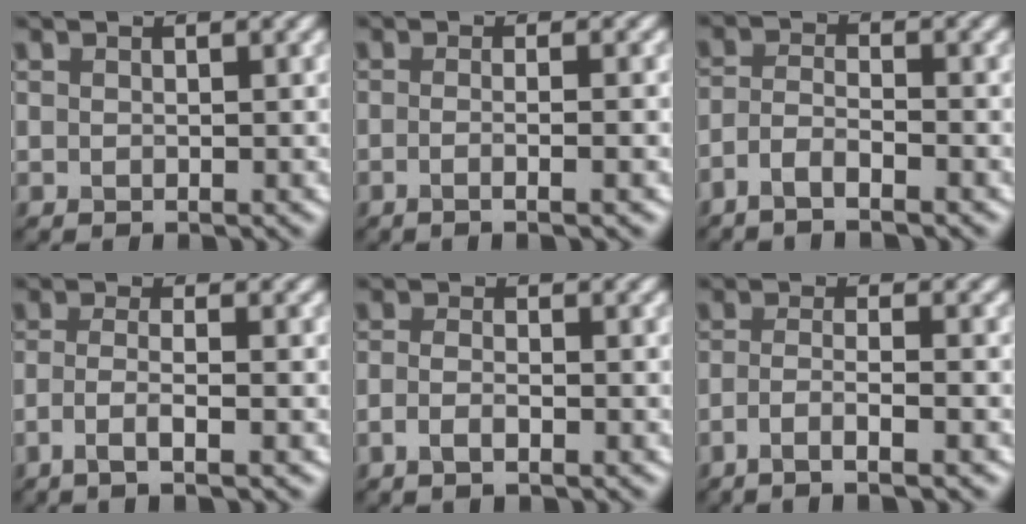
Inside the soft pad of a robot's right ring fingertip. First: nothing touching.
{"total": 4.1, "force": [-0.4, 1.8, 3.6], "torque": [-0.014, 0.002, -0.028]}
{"total": 2.7, "force": [-2.0, 0.6, 1.7], "torque": [-0.036, 0.001, -0.048]}
{"total": 3.2, "force": [-1.3, 0.7, 2.8], "torque": [-0.052, -0.003, -0.034]}
{"total": 1.7, "force": [-0.8, 0.6, 1.4], "torque": [-0.028, -0.001, -0.018]}
{"total": 3.5, "force": [-1.9, 0.6, 2.9], "torque": [-0.051, -0.001, -0.045]}